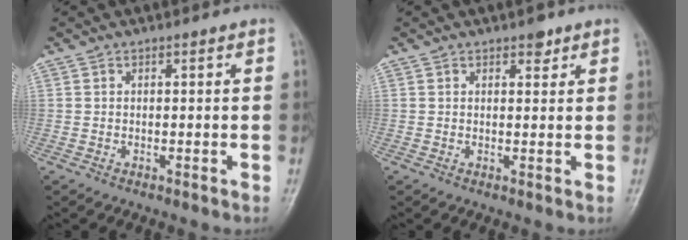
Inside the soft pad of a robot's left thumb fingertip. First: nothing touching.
{"total": 2.3, "force": [1.6, 1.1, 1.2], "torque": [-0.005, -0.008, 0.020]}